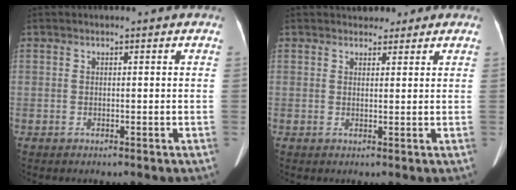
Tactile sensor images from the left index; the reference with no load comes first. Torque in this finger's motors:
{"motor_torque": [0.23, -0.26, -0.02, 0.02]}